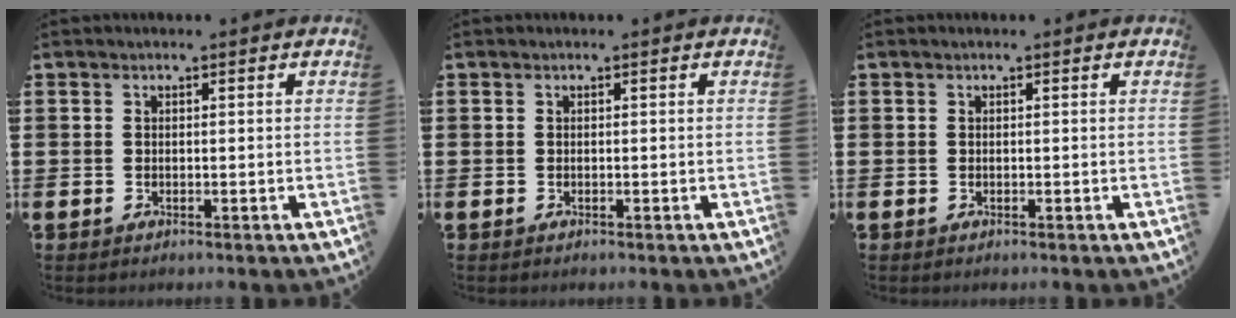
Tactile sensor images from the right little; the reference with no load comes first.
{"total": 0.0}
{"total": 0.0}